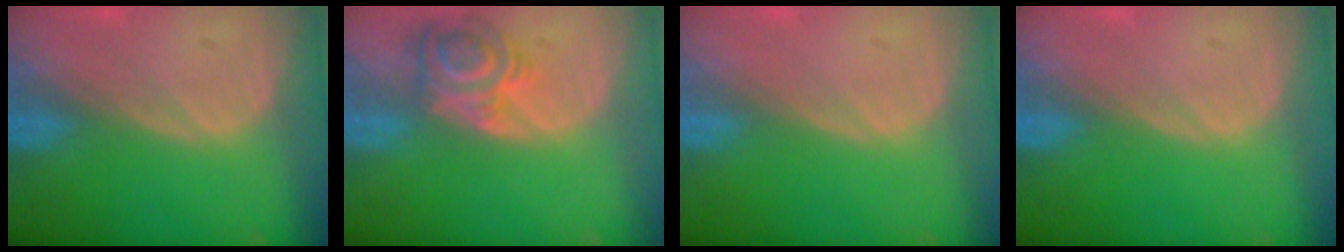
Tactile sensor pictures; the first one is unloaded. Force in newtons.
{"total": 5.8, "press": 5.8, "slide": 0.3}
{"total": 0.0}
{"total": 0.0}